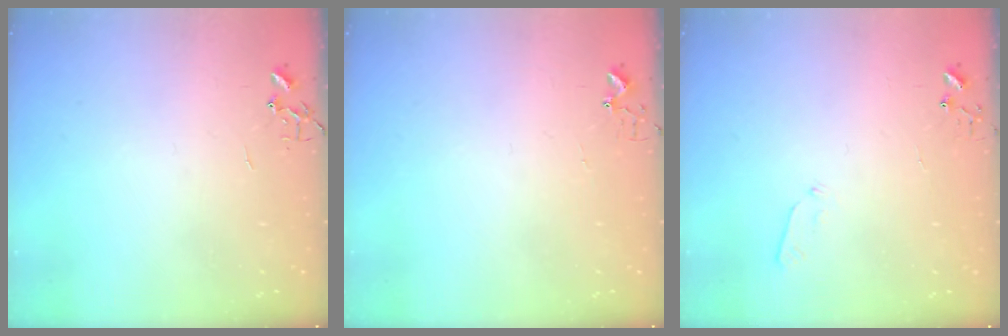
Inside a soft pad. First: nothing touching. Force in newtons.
{"total": 2.7, "press": 2.7, "slide": 0.3}
{"total": 3.8, "press": 3.8, "slide": 0.5}